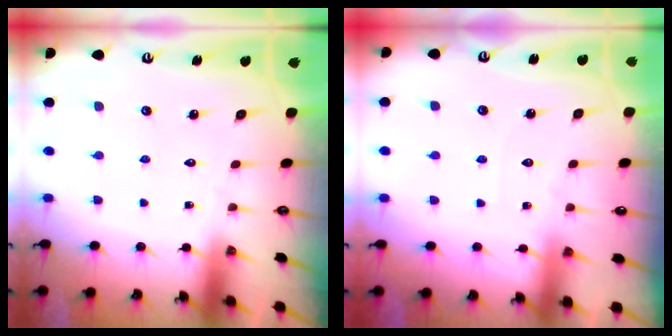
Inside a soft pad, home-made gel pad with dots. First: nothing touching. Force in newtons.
{"total": 4.6, "press": 4.6, "slide": 0.5}